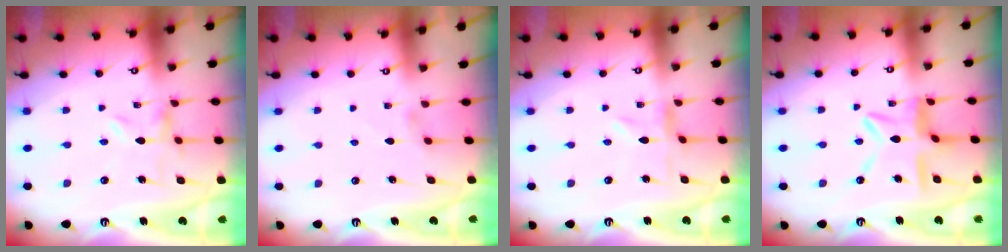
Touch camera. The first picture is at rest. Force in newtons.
{"total": 1.1, "press": 1.0, "slide": 0.3}
{"total": 0.0}
{"total": 9.9, "press": 9.8, "slide": 0.8}